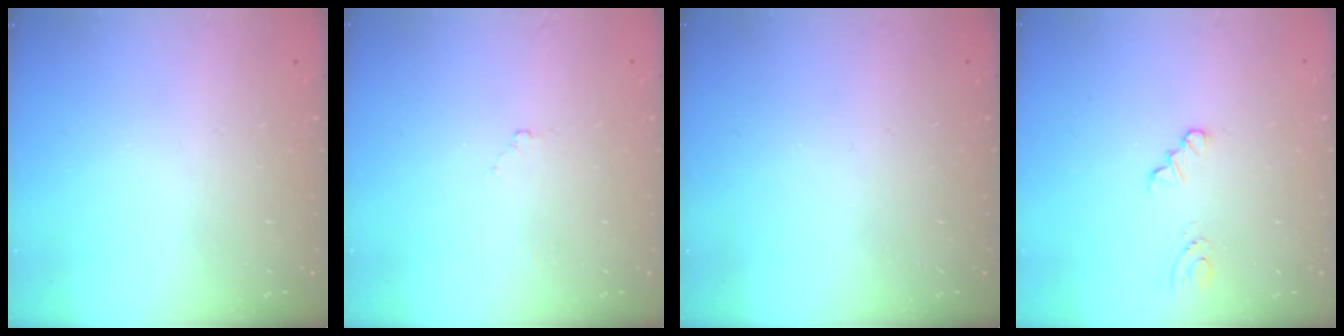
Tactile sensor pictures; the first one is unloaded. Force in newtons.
{"total": 1.8, "press": 1.7, "slide": 0.4}
{"total": 0.0}
{"total": 0.0}